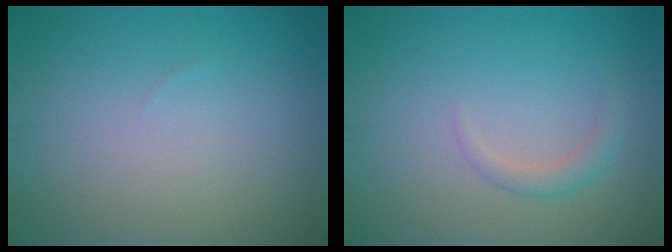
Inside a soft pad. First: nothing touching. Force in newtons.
{"total": 1.4, "press": 1.4, "slide": 0.1}